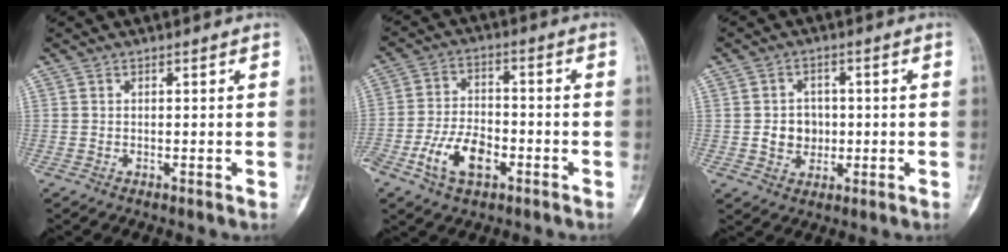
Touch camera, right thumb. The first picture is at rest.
{"total": 10.1, "force": [-4.3, 5.7, 7.2], "torque": [-0.132, 0.021, -0.080]}
{"total": 5.5, "force": [-0.3, 4.9, 2.6], "torque": [-0.015, 0.005, -0.004]}